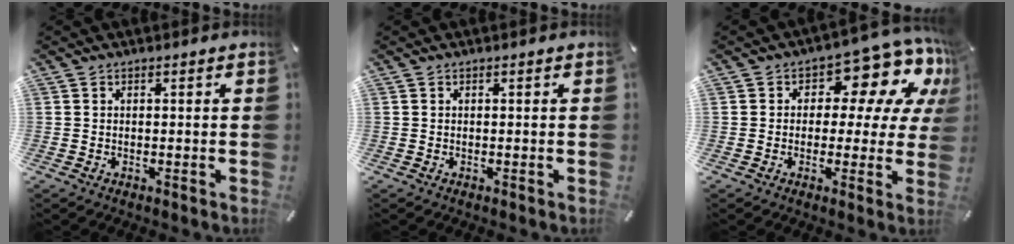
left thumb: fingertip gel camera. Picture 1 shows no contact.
{"total": 0.0}
{"total": 12.0, "force": [6.3, 6.8, 7.5], "torque": [-0.101, -0.048, 0.108]}